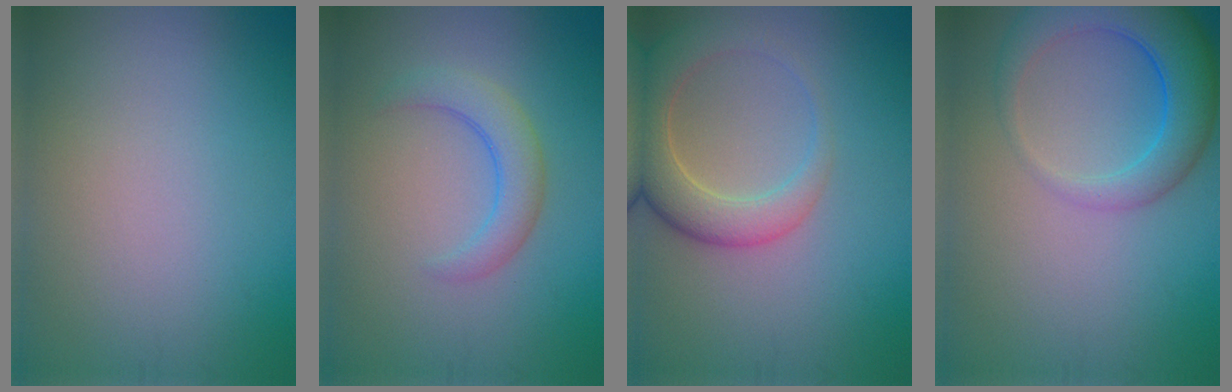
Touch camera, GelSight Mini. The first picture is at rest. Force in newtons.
{"total": 3.0, "press": 3.0, "slide": 0.3}
{"total": 5.4, "press": 5.3, "slide": 0.8}
{"total": 6.1, "press": 6.0, "slide": 0.3}